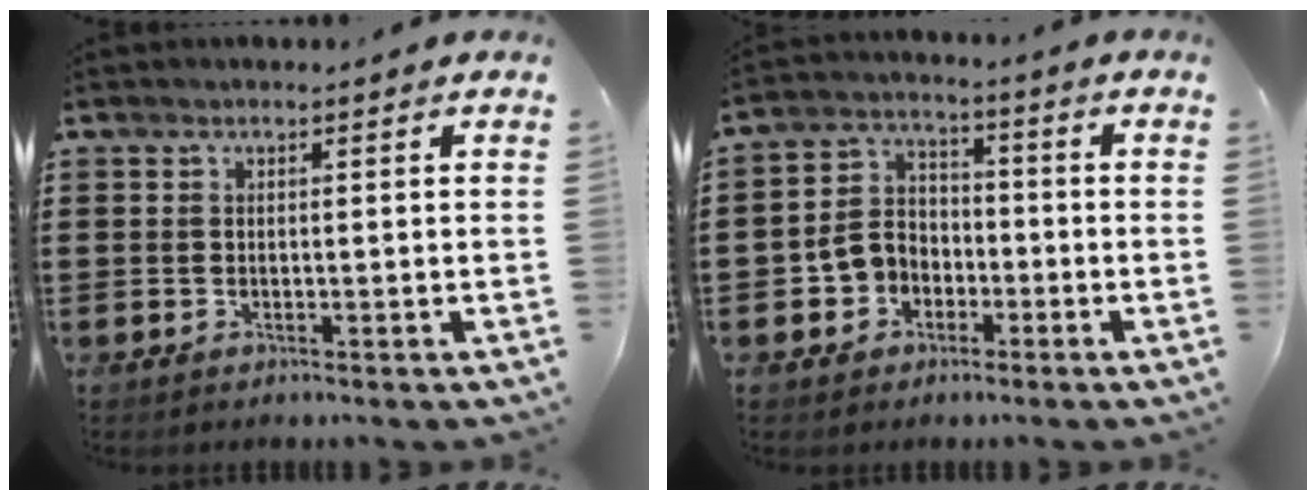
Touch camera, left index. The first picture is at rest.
{"total": 5.5, "force": [-2.5, 4.6, 1.7], "torque": [-0.056, 0.012, -0.053]}